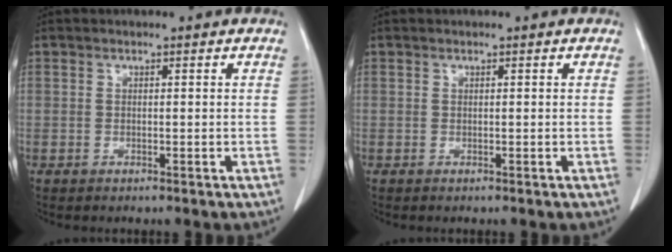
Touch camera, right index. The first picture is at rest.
{"total": 0.0}